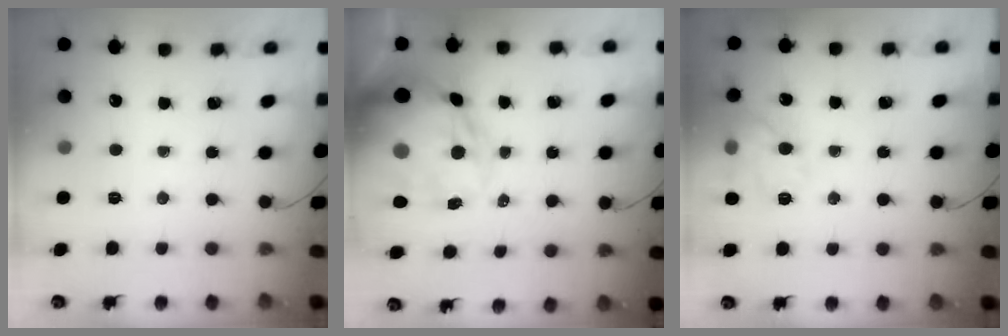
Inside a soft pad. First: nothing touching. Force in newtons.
{"total": 23.1, "press": 22.6, "slide": 4.8}
{"total": 11.2, "press": 11.2, "slide": 0.5}